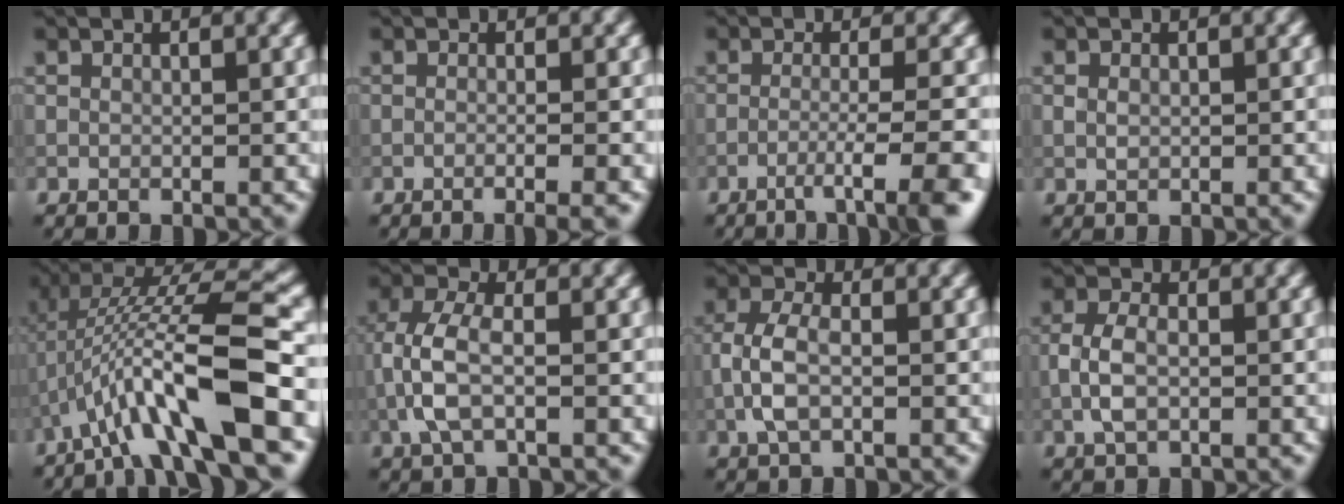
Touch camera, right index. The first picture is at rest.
{"total": 2.7, "force": [-1.0, 0.8, 2.4], "torque": [-0.019, 0.002, -0.023]}
{"total": 5.3, "force": [-2.8, 0.6, 4.5], "torque": [-0.059, 0.006, -0.052]}
{"total": 0.9, "force": [0.1, 0.6, 0.6], "torque": [-0.013, 0.000, 0.001]}
{"total": 10.0, "force": [-3.4, 1.7, 9.2], "torque": [-0.161, 0.026, -0.059]}
{"total": 4.4, "force": [-0.9, 2.1, 3.8], "torque": [-0.091, 0.008, -0.023]}
{"total": 3.8, "force": [-0.8, 1.9, 3.1], "torque": [-0.072, 0.005, -0.020]}
{"total": 3.3, "force": [-0.5, 1.9, 2.6], "torque": [-0.058, 0.002, -0.011]}